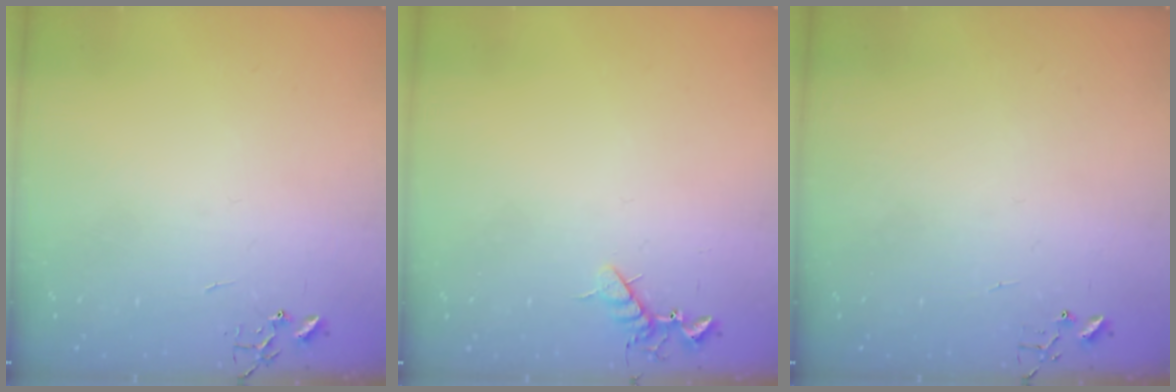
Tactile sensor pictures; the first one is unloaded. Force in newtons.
{"total": 7.0, "press": 6.9, "slide": 1.1}
{"total": 3.9, "press": 3.9, "slide": 0.4}